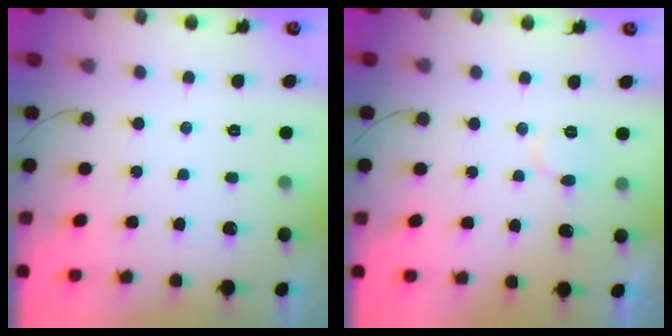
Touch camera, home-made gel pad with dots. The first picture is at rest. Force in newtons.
{"total": 5.3, "press": 5.2, "slide": 0.5}